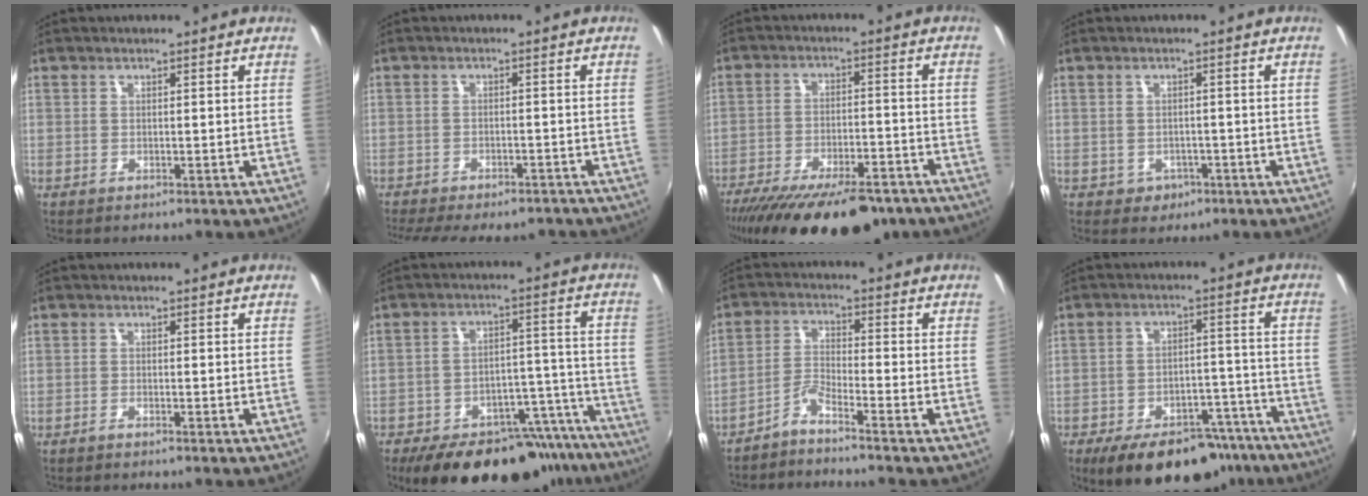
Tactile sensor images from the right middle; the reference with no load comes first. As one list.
[{"total": 13.6, "force": [-11.4, 4.2, 5.9], "torque": [-0.130, -0.025, -0.153]}, {"total": 23.1, "force": [-17.8, 7.6, 12.6], "torque": [-0.236, -0.043, -0.253]}, {"total": 3.4, "force": [-1.4, 3.0, 0.9], "torque": [-0.026, 0.000, -0.013]}, {"total": 0.8, "force": [-0.7, 0.0, 0.4], "torque": [-0.010, 0.000, -0.019]}, {"total": 23.9, "force": [-20.1, 9.1, 9.4], "torque": [-0.146, 0.037, -0.255]}, {"total": 3.3, "force": [-2.8, -0.5, 1.7], "torque": [-0.047, 0.008, -0.059]}, {"total": 17.6, "force": [-13.2, 7.9, 8.5], "torque": [-0.142, 0.009, -0.169]}]